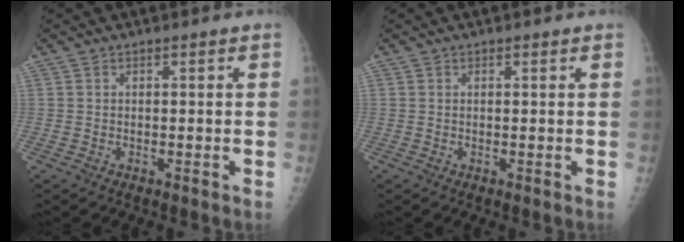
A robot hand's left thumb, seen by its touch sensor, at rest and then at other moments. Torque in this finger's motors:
{"motor_torque": [-0.27, -0.31, -0.23, 0.03, -0.02]}